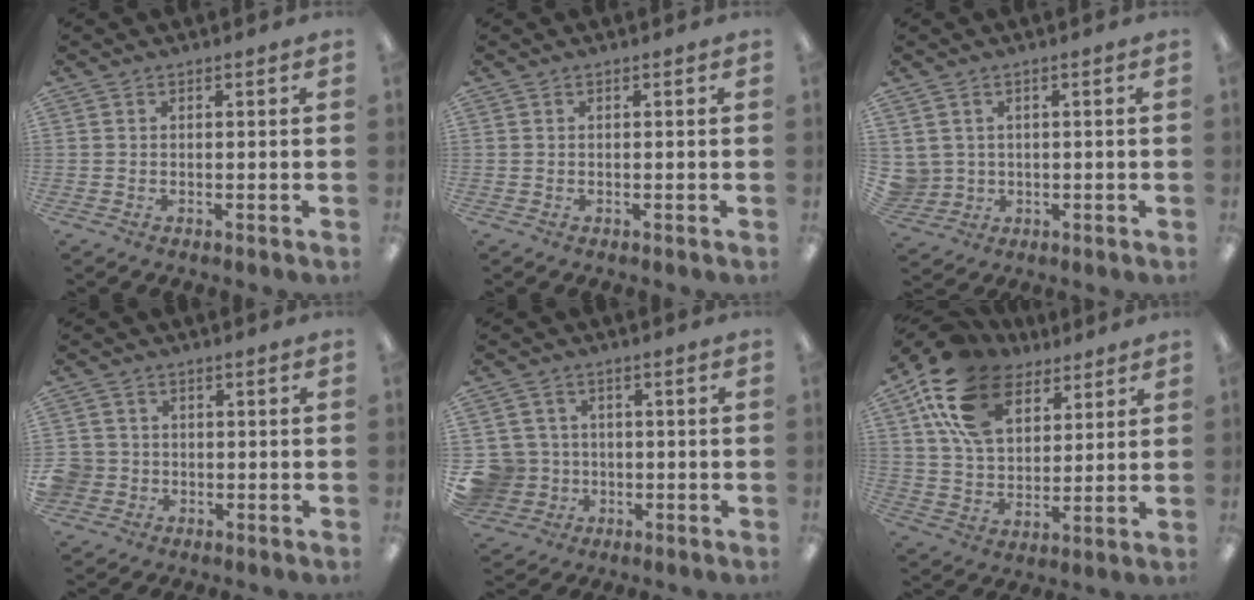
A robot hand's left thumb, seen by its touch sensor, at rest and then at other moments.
{"total": 0.0}
{"total": 3.4, "force": [1.2, 3.2, -0.2], "torque": [-0.017, 0.000, 0.022]}
{"total": 4.5, "force": [-0.6, 4.4, 0.8], "torque": [-0.032, 0.010, -0.012]}
{"total": 8.5, "force": [-0.7, 8.3, 1.7], "torque": [-0.067, 0.016, -0.004]}
{"total": 19.0, "force": [10.4, 12.1, 10.2], "torque": [-0.204, -0.031, 0.196]}